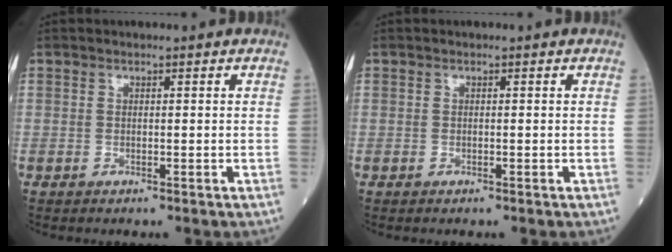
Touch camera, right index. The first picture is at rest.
{"total": 0.0}